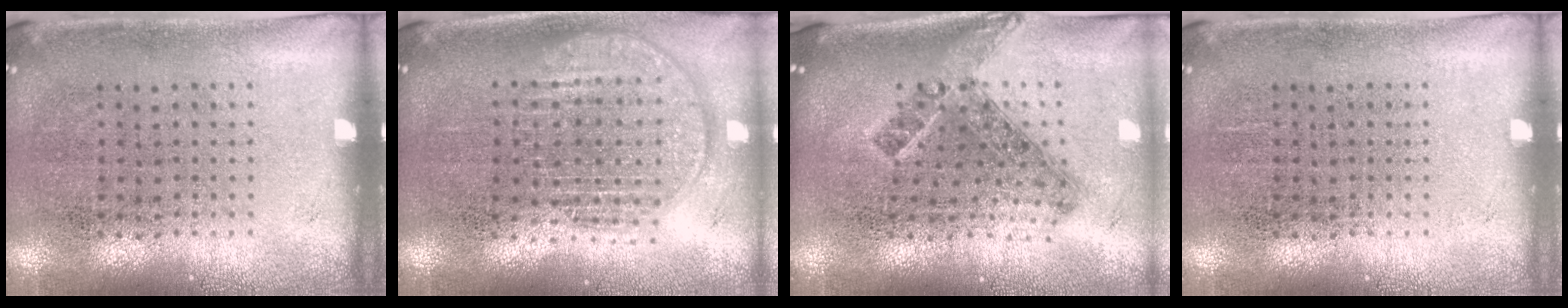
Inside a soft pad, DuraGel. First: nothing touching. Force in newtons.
{"total": 1.8, "press": 1.6, "slide": 0.9}
{"total": 1.4, "press": 1.0, "slide": 0.9}
{"total": 0.0}